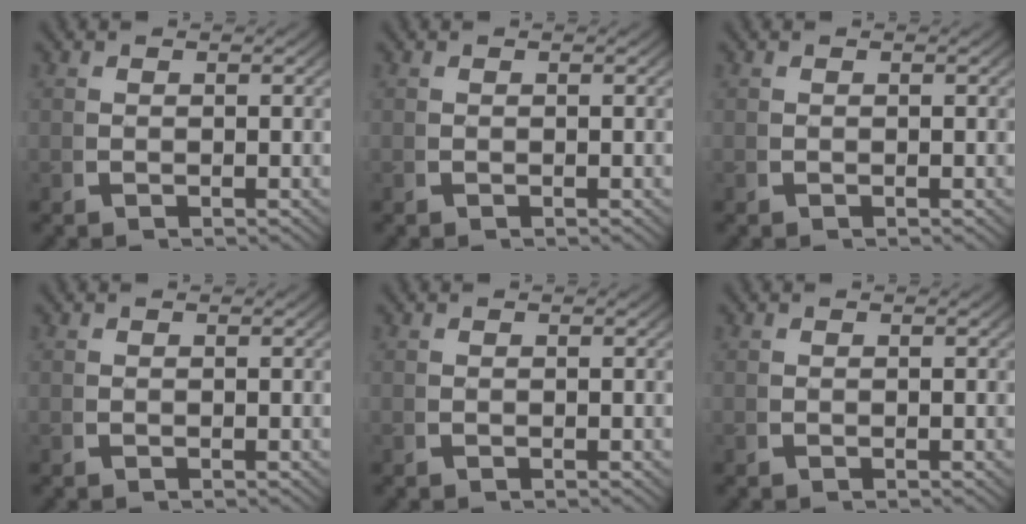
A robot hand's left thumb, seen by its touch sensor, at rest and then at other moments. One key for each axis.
{"total": 0.0}
{"total": 0.0}
{"total": 0.0}
{"total": 0.0}
{"total": 0.0}